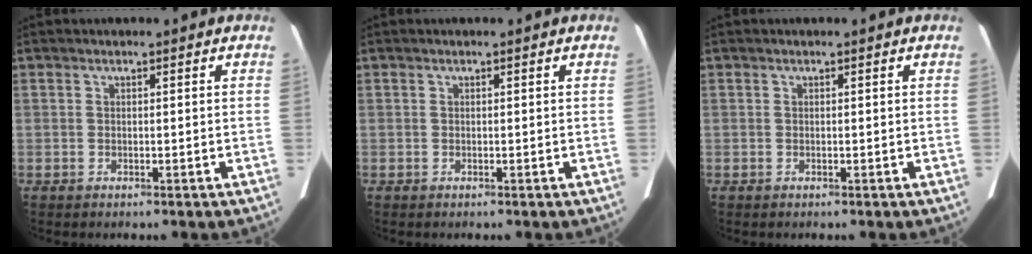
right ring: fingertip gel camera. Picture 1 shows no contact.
{"total": 0.0}
{"total": 0.0}